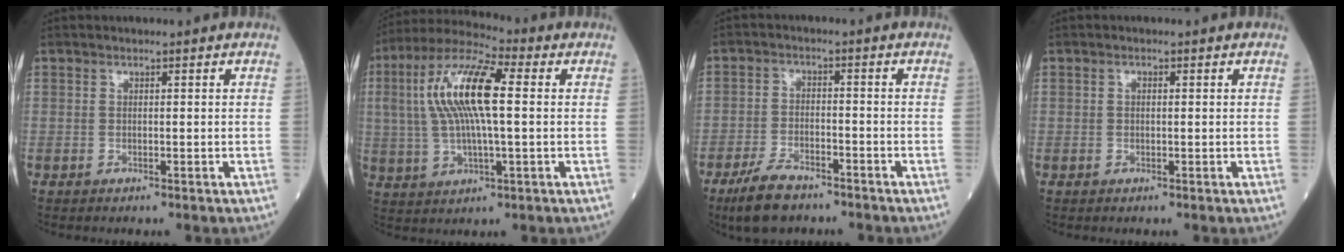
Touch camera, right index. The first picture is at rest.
{"total": 13.9, "force": [2.1, 3.1, 13.4], "torque": [-0.278, 0.025, 0.033]}
{"total": 6.7, "force": [-5.2, 2.4, 3.6], "torque": [-0.081, -0.007, -0.094]}
{"total": 0.6, "force": [0.1, 0.3, 0.5], "torque": [-0.010, 0.002, 0.000]}